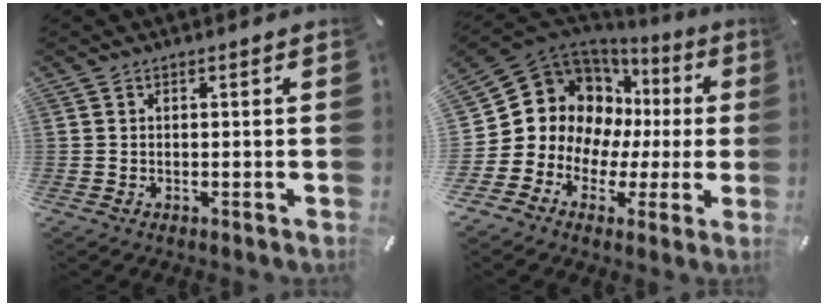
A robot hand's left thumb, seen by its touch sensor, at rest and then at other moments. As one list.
[{"total": 14.8, "force": [3.7, 13.0, 6.0], "torque": [-0.129, -0.042, 0.080]}]